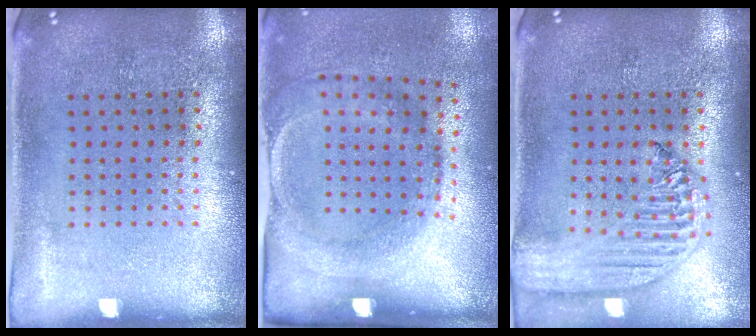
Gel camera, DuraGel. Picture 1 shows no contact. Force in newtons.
{"total": 1.9, "press": 1.2, "slide": 1.5}
{"total": 2.4, "press": 2.1, "slide": 1.3}